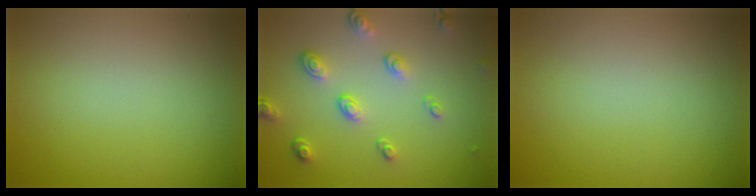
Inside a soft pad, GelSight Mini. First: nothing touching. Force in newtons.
{"total": 3.4, "press": 2.6, "slide": 2.2}
{"total": 0.0}